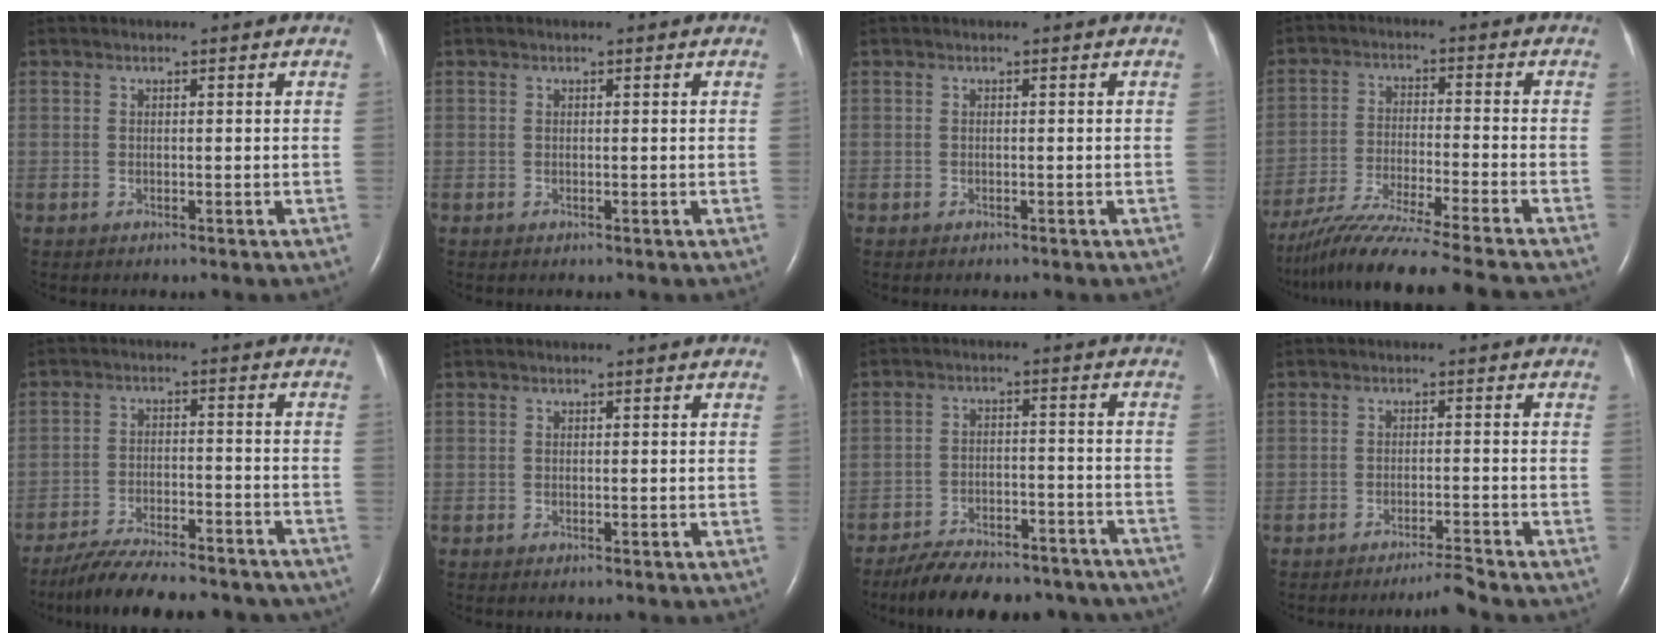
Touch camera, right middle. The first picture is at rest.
{"total": 0.0}
{"total": 0.0}
{"total": 19.3, "force": [-17.0, -1.8, 9.0], "torque": [-0.162, -0.055, -0.276]}
{"total": 18.1, "force": [-15.9, 3.8, 7.7], "torque": [-0.129, -0.004, -0.228]}
{"total": 0.0}
{"total": 18.3, "force": [-15.9, 5.7, 7.0], "torque": [-0.114, 0.005, -0.216]}
{"total": 3.1, "force": [-2.8, -1.1, 0.8], "torque": [-0.015, -0.014, -0.048]}